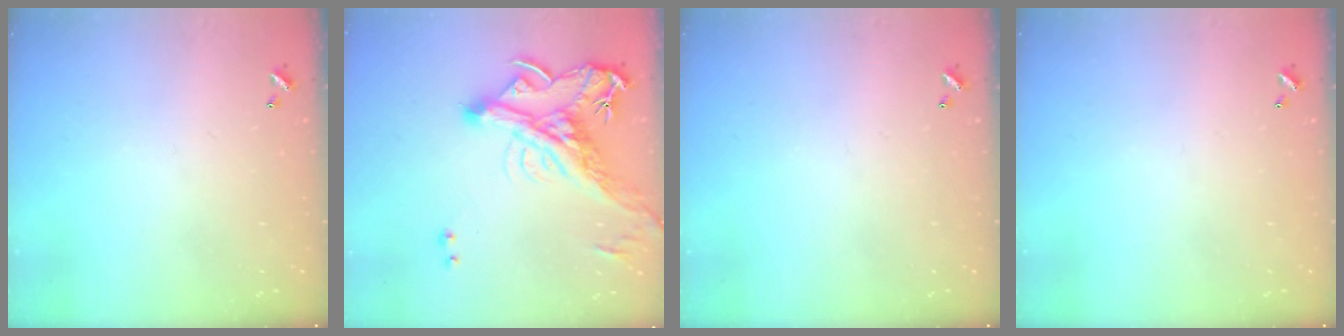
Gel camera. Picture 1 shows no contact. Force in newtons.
{"total": 7.6, "press": 7.4, "slide": 1.6}
{"total": 0.0}
{"total": 0.0}